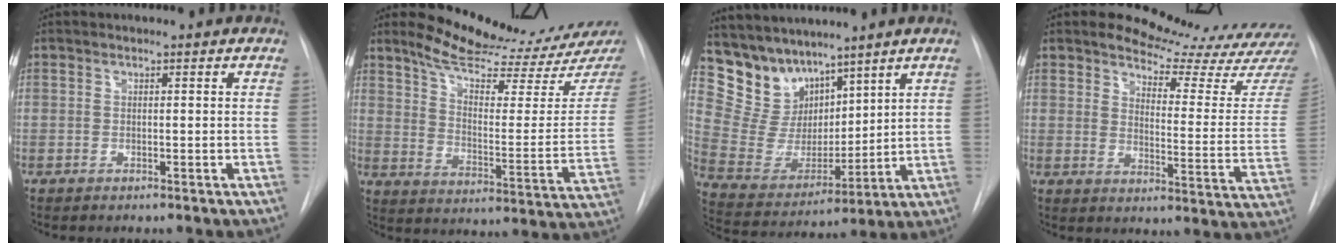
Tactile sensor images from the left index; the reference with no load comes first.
{"total": 19.7, "force": [18.3, 1.0, 7.2], "torque": [-0.104, -0.090, 0.248]}
{"total": 11.0, "force": [9.3, 5.6, 2.0], "torque": [-0.062, 0.027, 0.196]}
{"total": 17.2, "force": [16.7, 0.5, 4.2], "torque": [-0.057, -0.124, 0.195]}